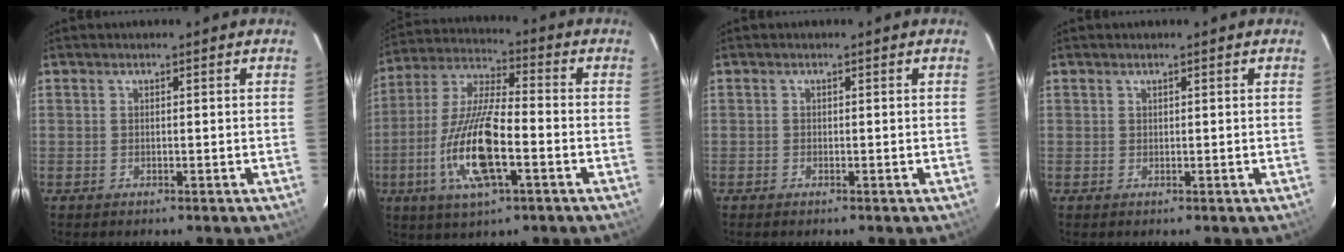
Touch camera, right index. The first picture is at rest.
{"total": 15.7, "force": [-5.0, 4.5, 14.2], "torque": [-0.301, -0.009, -0.099]}
{"total": 0.0}
{"total": 0.0}